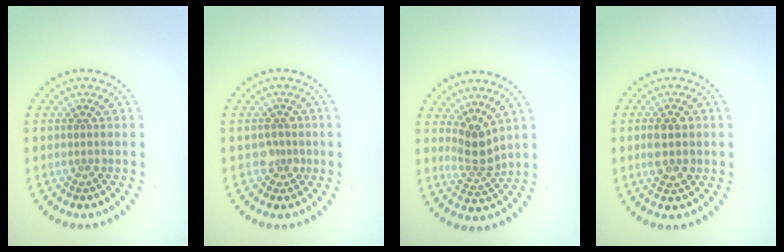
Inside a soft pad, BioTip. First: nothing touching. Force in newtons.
{"total": 1.7, "press": 1.4, "slide": 0.9}
{"total": 2.5, "press": 1.7, "slide": 1.8}
{"total": 3.0, "press": 3.0, "slide": 0.1}